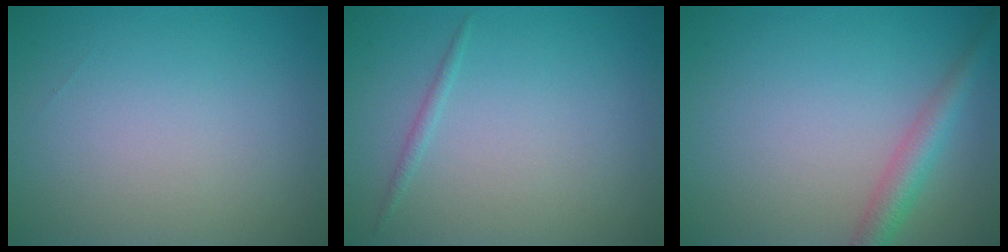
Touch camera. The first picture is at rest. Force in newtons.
{"total": 0.7, "press": 0.7, "slide": 0.0}
{"total": 2.9, "press": 2.9, "slide": 0.0}